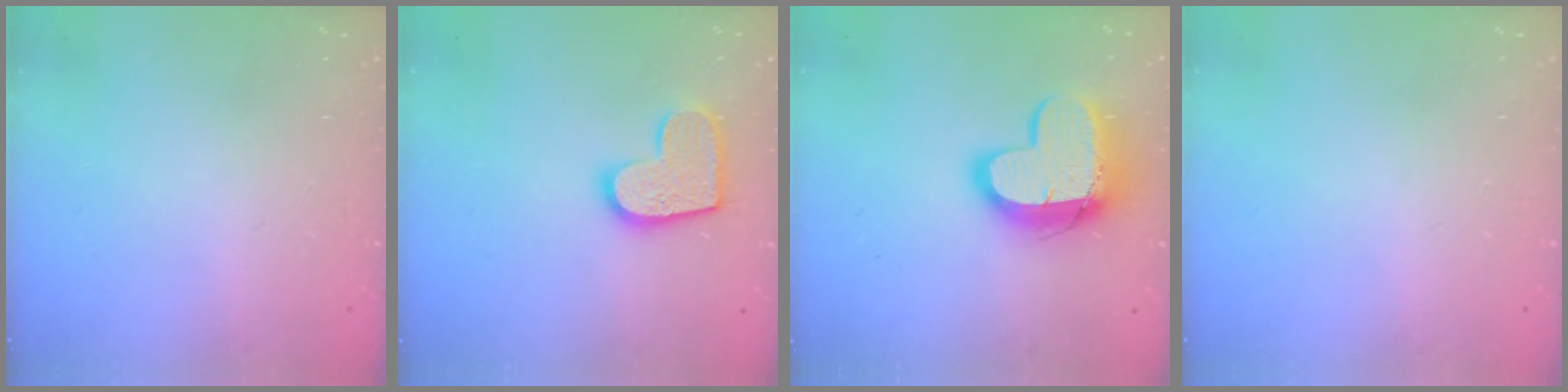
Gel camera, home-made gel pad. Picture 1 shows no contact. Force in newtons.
{"total": 12.1, "press": 12.0, "slide": 0.6}
{"total": 13.7, "press": 13.6, "slide": 1.3}
{"total": 0.0}